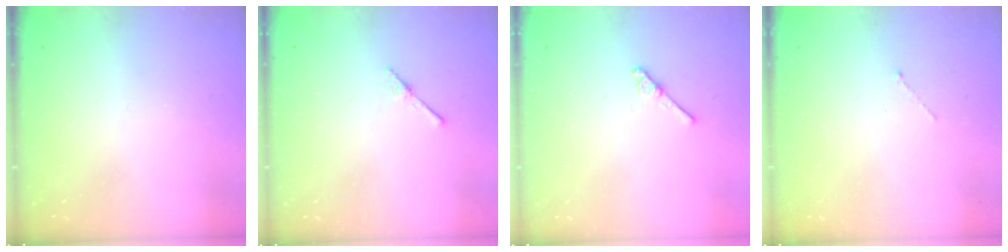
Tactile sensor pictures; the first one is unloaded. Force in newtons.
{"total": 2.5, "press": 2.4, "slide": 0.3}
{"total": 3.0, "press": 2.9, "slide": 0.5}
{"total": 0.0}